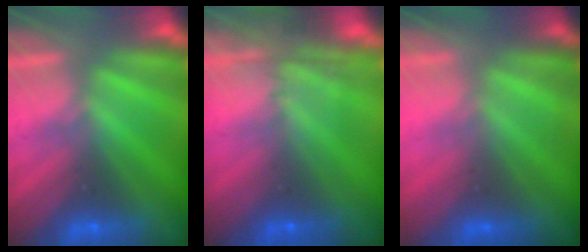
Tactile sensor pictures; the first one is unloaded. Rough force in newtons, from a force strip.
{"total": 7.7}
{"total": 2.2}